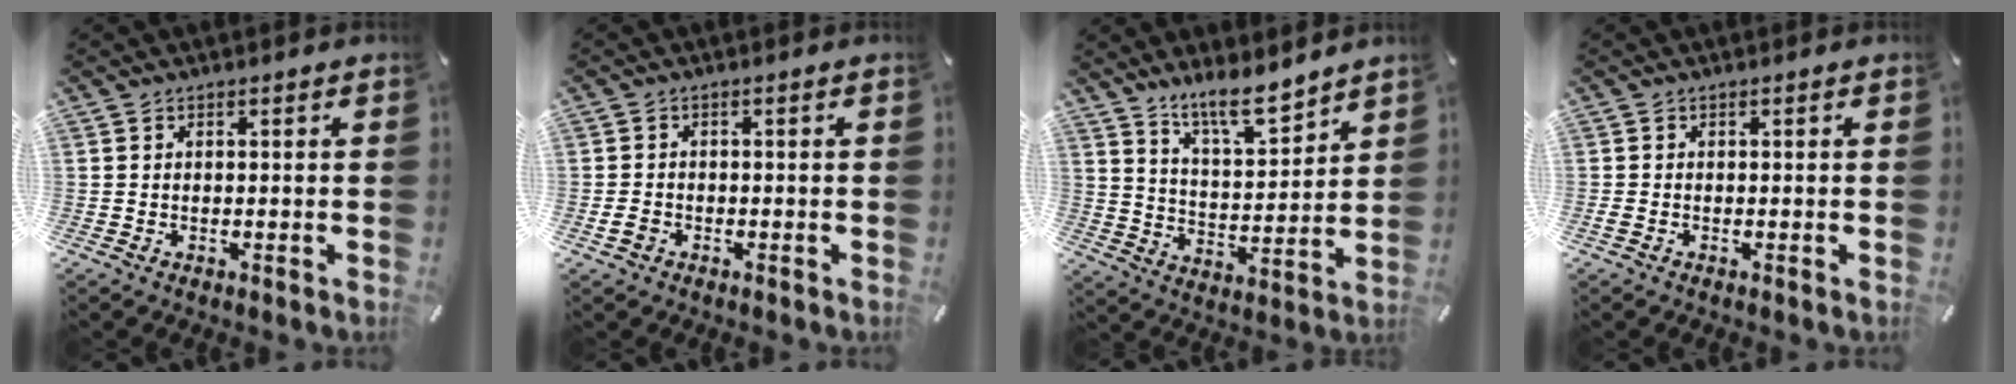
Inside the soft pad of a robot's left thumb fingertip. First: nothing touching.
{"total": 2.2, "force": [-0.8, 1.6, 1.2], "torque": [-0.021, 0.002, -0.014]}
{"total": 11.2, "force": [9.9, 3.5, 3.9], "torque": [-0.070, -0.070, 0.182]}
{"total": 0.9, "force": [-0.4, 0.5, 0.5], "torque": [-0.009, 0.000, -0.008]}